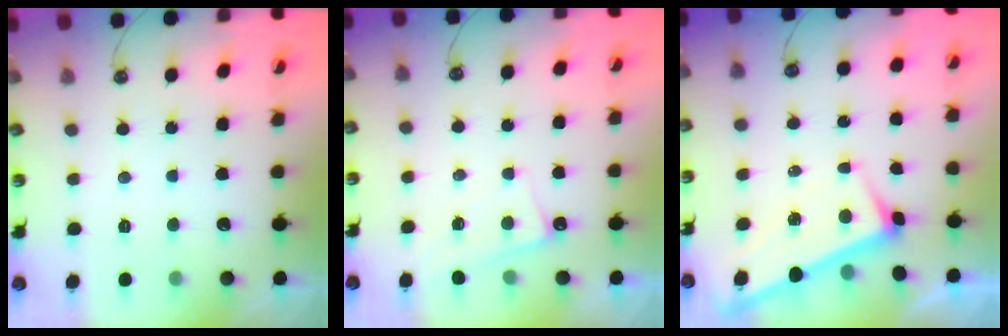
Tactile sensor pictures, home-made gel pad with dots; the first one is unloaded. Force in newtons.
{"total": 0.7, "press": 0.7, "slide": 0.3}
{"total": 2.4, "press": 2.4, "slide": 0.2}